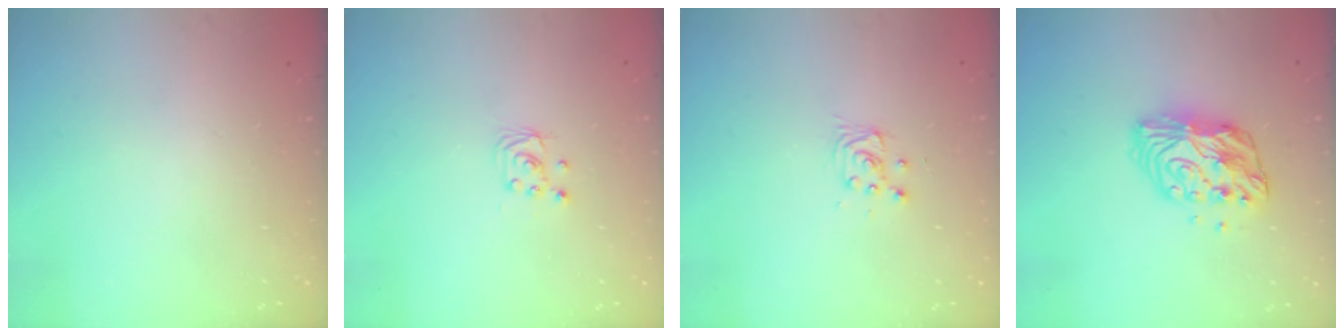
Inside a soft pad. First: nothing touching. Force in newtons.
{"total": 2.4, "press": 2.4, "slide": 0.2}
{"total": 4.0, "press": 4.0, "slide": 0.4}
{"total": 11.1, "press": 11.1, "slide": 0.8}